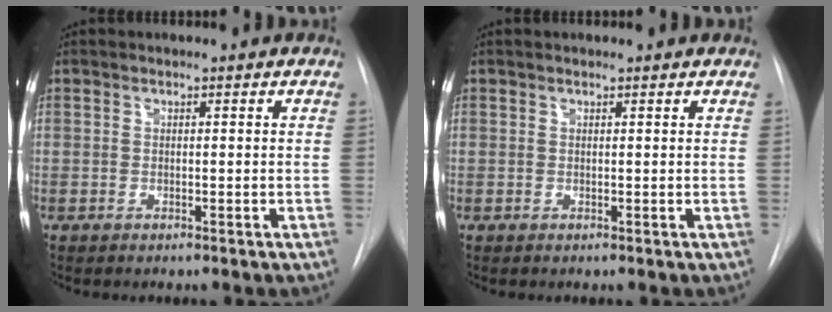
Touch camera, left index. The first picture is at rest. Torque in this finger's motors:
{"motor_torque": [0.38, -0.45, -0.02, -0.01]}